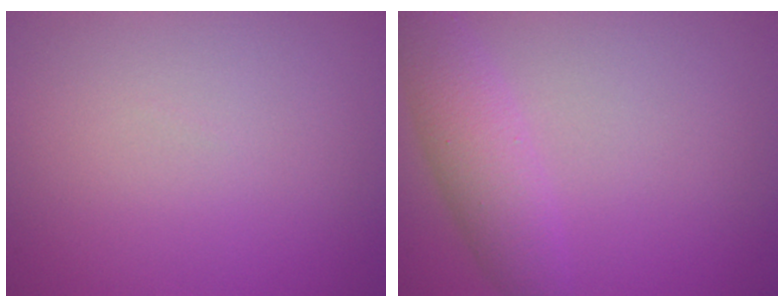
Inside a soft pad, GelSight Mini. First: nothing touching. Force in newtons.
{"total": 3.9, "press": 3.9, "slide": 0.1}